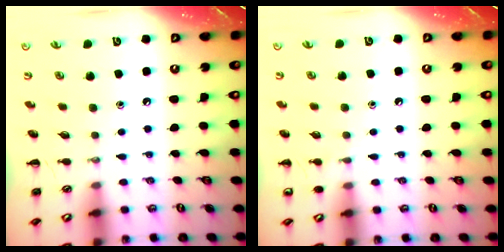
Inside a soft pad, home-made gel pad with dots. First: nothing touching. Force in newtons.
{"total": 3.8, "press": 3.6, "slide": 1.3}